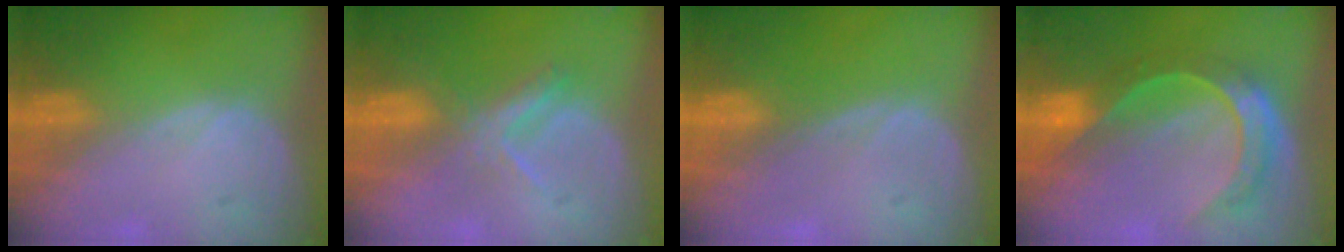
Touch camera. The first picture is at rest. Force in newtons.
{"total": 3.7, "press": 3.6, "slide": 0.9}
{"total": 0.0}
{"total": 8.5, "press": 7.2, "slide": 4.6}